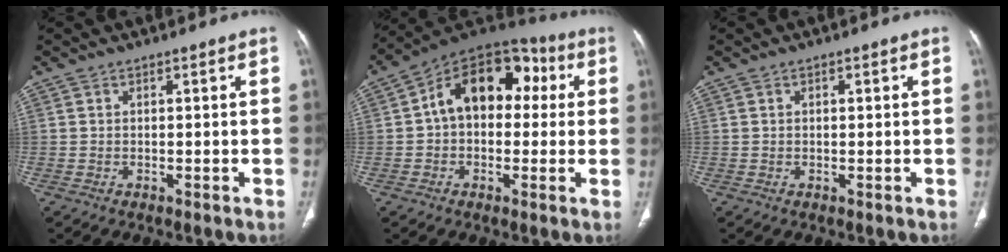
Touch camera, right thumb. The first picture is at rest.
{"total": 16.3, "force": [2.5, 10.9, 11.8], "torque": [-0.135, 0.047, 0.026]}
{"total": 0.8, "force": [0.3, 0.4, 0.7], "torque": [-0.016, 0.004, 0.006]}